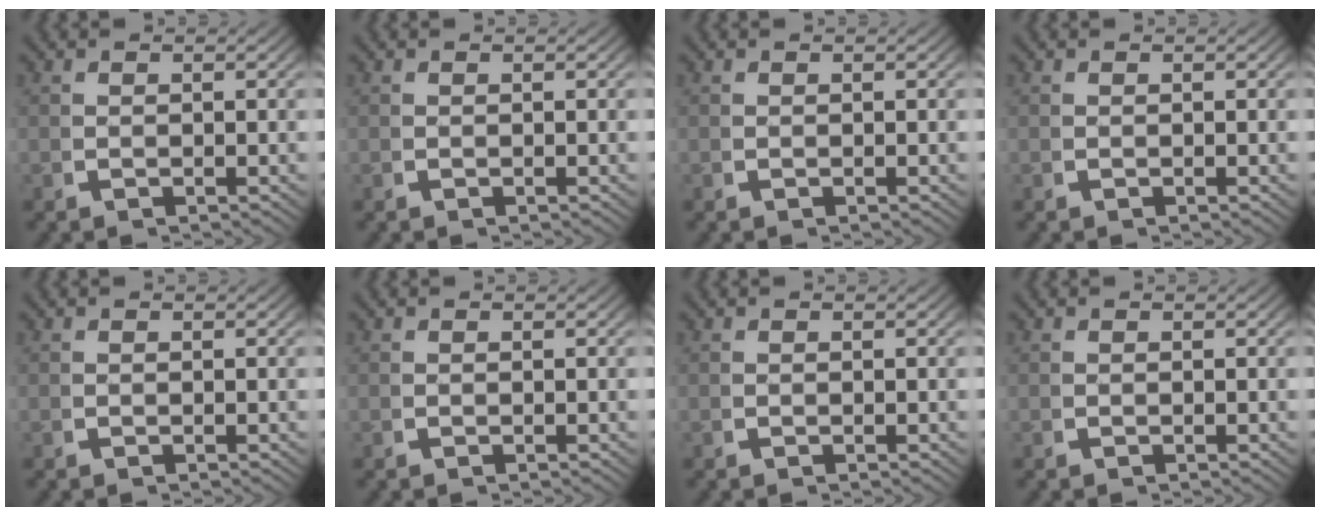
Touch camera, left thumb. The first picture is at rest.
{"total": 0.0}
{"total": 0.0}
{"total": 0.0}
{"total": 0.0}
{"total": 0.0}
{"total": 0.0}
{"total": 0.0}